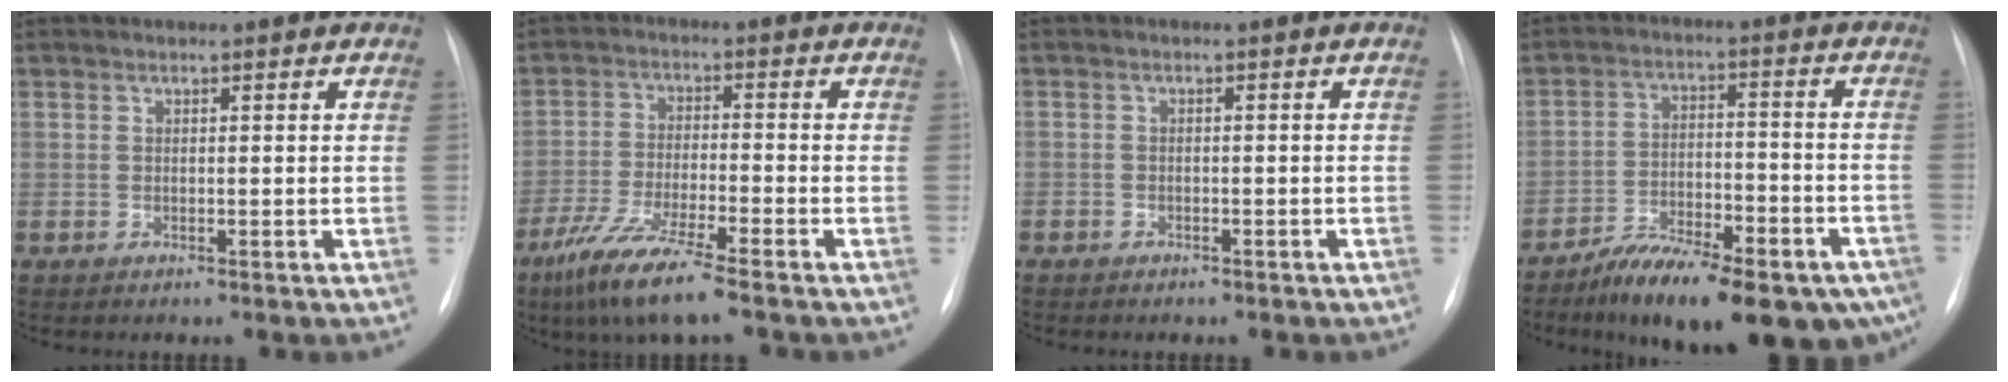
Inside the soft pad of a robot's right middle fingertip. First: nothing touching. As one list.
[{"total": 9.3, "force": [-6.4, 0.1, 6.7], "torque": [-0.140, -0.030, -0.122]}, {"total": 2.2, "force": [-1.7, 1.1, 0.7], "torque": [-0.016, 0.002, -0.018]}, {"total": 19.5, "force": [-13.8, 6.4, 12.1], "torque": [-0.127, 0.022, -0.207]}]